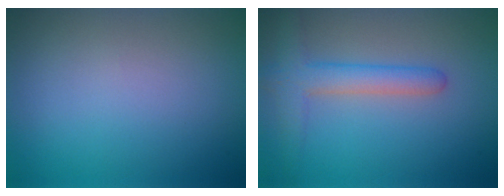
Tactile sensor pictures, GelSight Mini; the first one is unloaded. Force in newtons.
{"total": 4.0, "press": 4.0, "slide": 0.3}